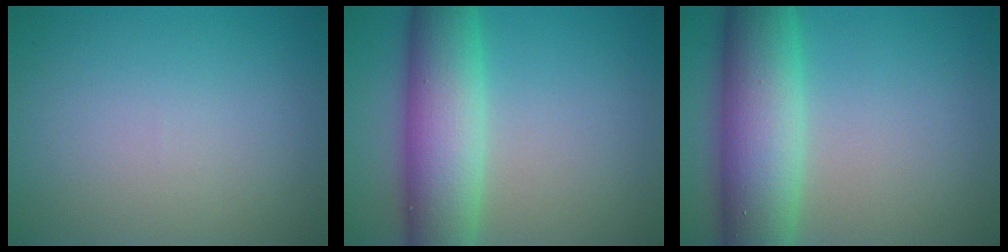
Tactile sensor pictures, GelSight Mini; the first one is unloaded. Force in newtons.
{"total": 8.9, "press": 8.9, "slide": 0.5}
{"total": 9.8, "press": 9.8, "slide": 0.3}